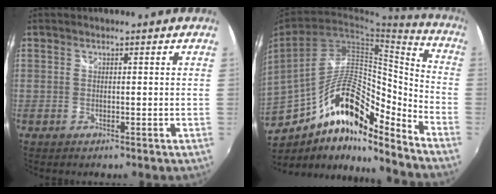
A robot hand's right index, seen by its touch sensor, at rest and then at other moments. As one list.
[{"total": 19.5, "force": [-11.1, 8.3, 13.7], "torque": [-0.255, 0.006, -0.197]}]